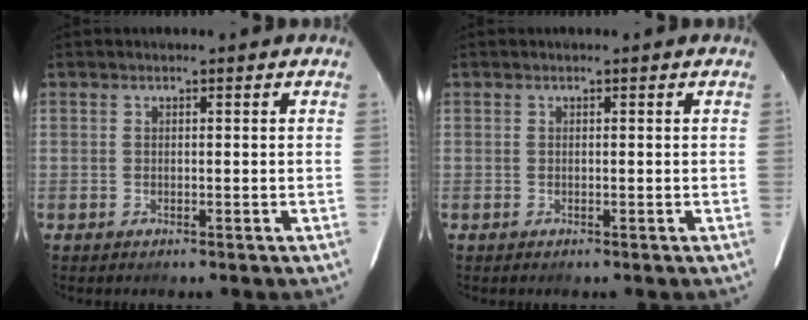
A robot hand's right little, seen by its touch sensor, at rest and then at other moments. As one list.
[{"total": 0.0}]